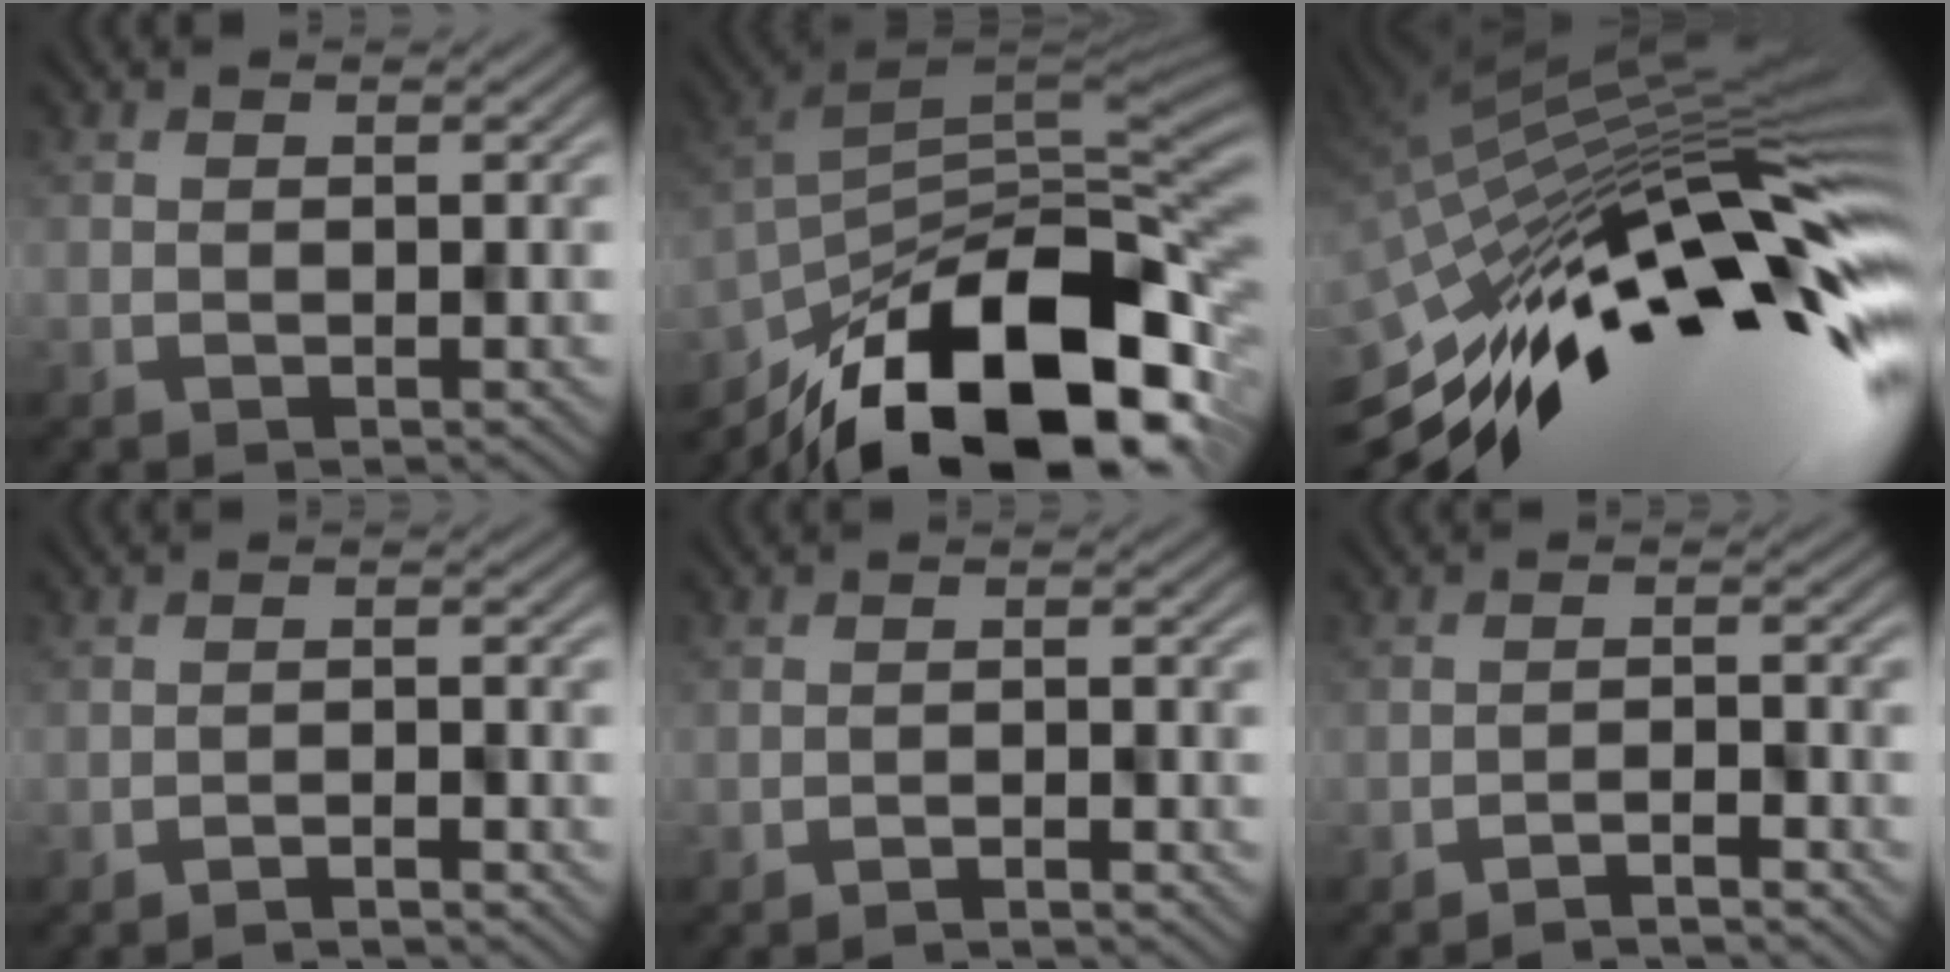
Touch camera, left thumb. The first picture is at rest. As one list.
[{"total": 17.1, "force": [-10.3, 7.4, 11.4], "torque": [-0.219, -0.028, -0.168]}, {"total": 17.8, "force": [-5.2, 4.9, 16.2], "torque": [-0.278, 0.012, -0.114]}, {"total": 2.0, "force": [-1.8, 0.1, 0.8], "torque": [-0.010, 0.003, -0.033]}, {"total": 1.6, "force": [-1.5, 0.1, 0.6], "torque": [-0.008, 0.002, -0.028]}, {"total": 2.7, "force": [-2.5, 0.2, 1.2], "torque": [-0.018, 0.006, -0.046]}]